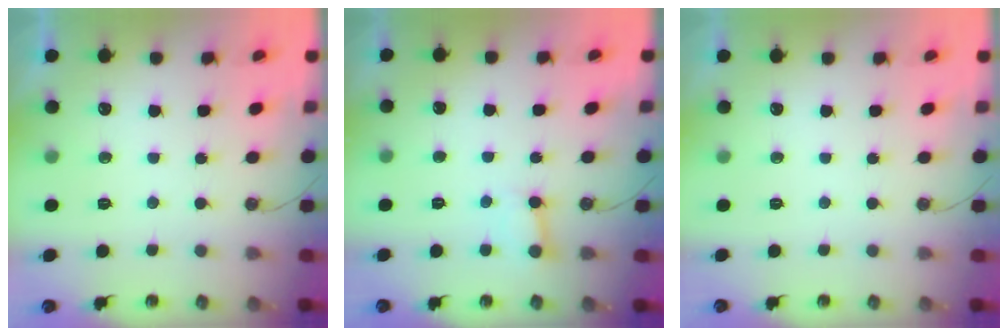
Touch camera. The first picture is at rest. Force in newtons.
{"total": 3.9, "press": 3.9, "slide": 0.4}
{"total": 0.0}